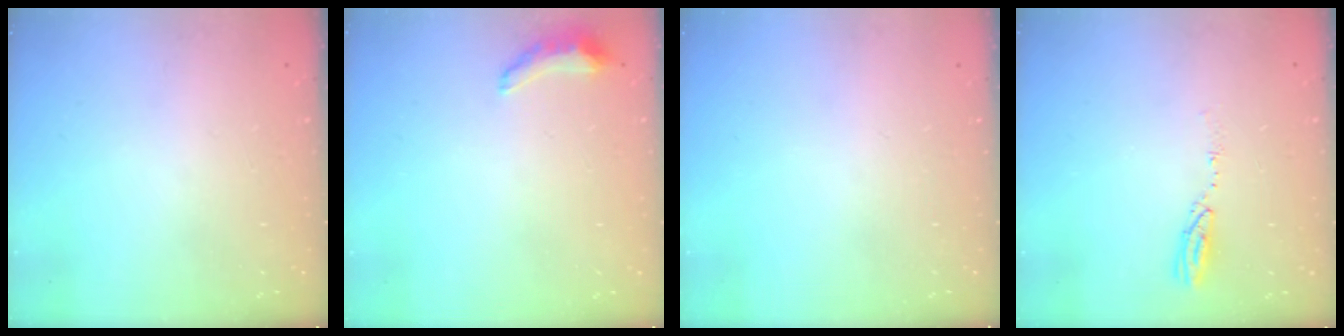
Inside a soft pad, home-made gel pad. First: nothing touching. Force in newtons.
{"total": 6.8, "press": 6.2, "slide": 2.9}
{"total": 0.0}
{"total": 3.7, "press": 3.7, "slide": 0.2}